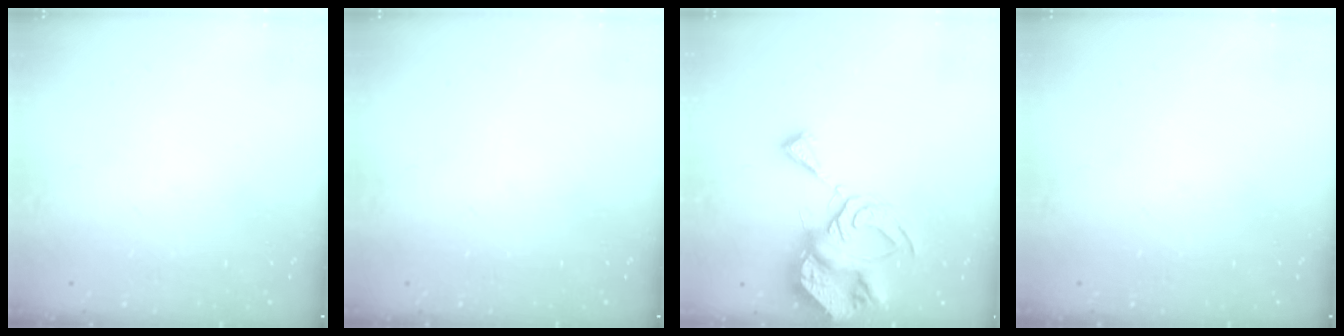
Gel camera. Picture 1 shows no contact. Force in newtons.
{"total": 0.0}
{"total": 10.4, "press": 10.3, "slide": 1.3}
{"total": 0.0}